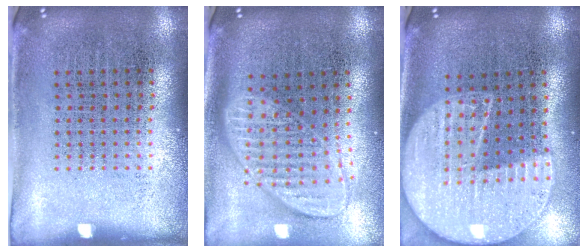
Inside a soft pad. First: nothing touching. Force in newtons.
{"total": 1.9, "press": 1.5, "slide": 1.2}
{"total": 2.3, "press": 2.0, "slide": 1.1}